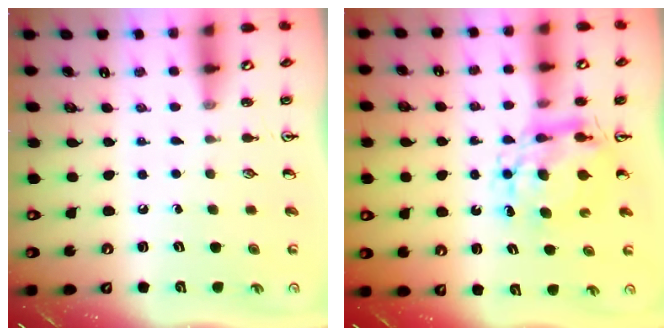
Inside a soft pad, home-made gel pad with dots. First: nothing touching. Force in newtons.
{"total": 7.6, "press": 7.5, "slide": 0.8}